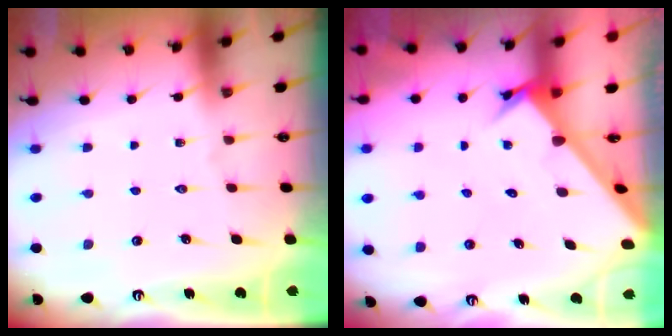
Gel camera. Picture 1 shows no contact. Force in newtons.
{"total": 2.6, "press": 2.6, "slide": 0.2}